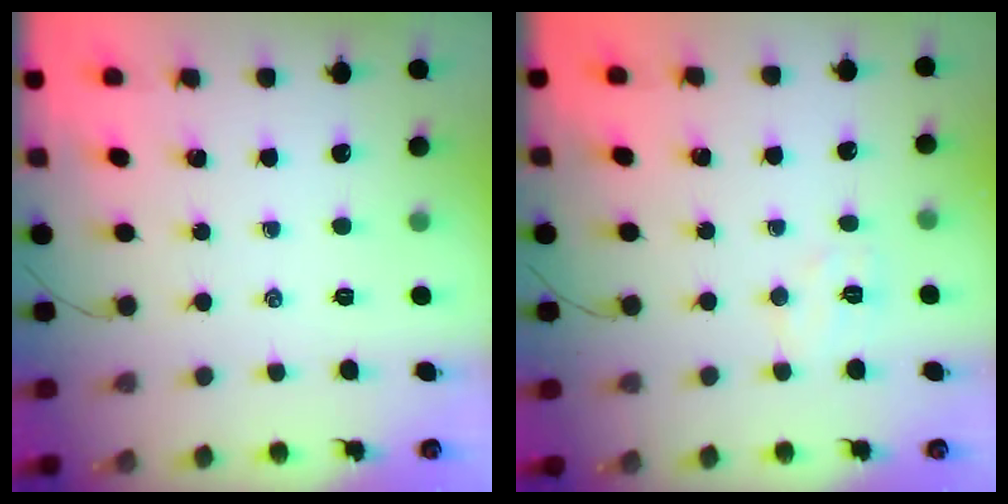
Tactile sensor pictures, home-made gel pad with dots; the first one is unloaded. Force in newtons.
{"total": 5.4, "press": 5.3, "slide": 1.1}